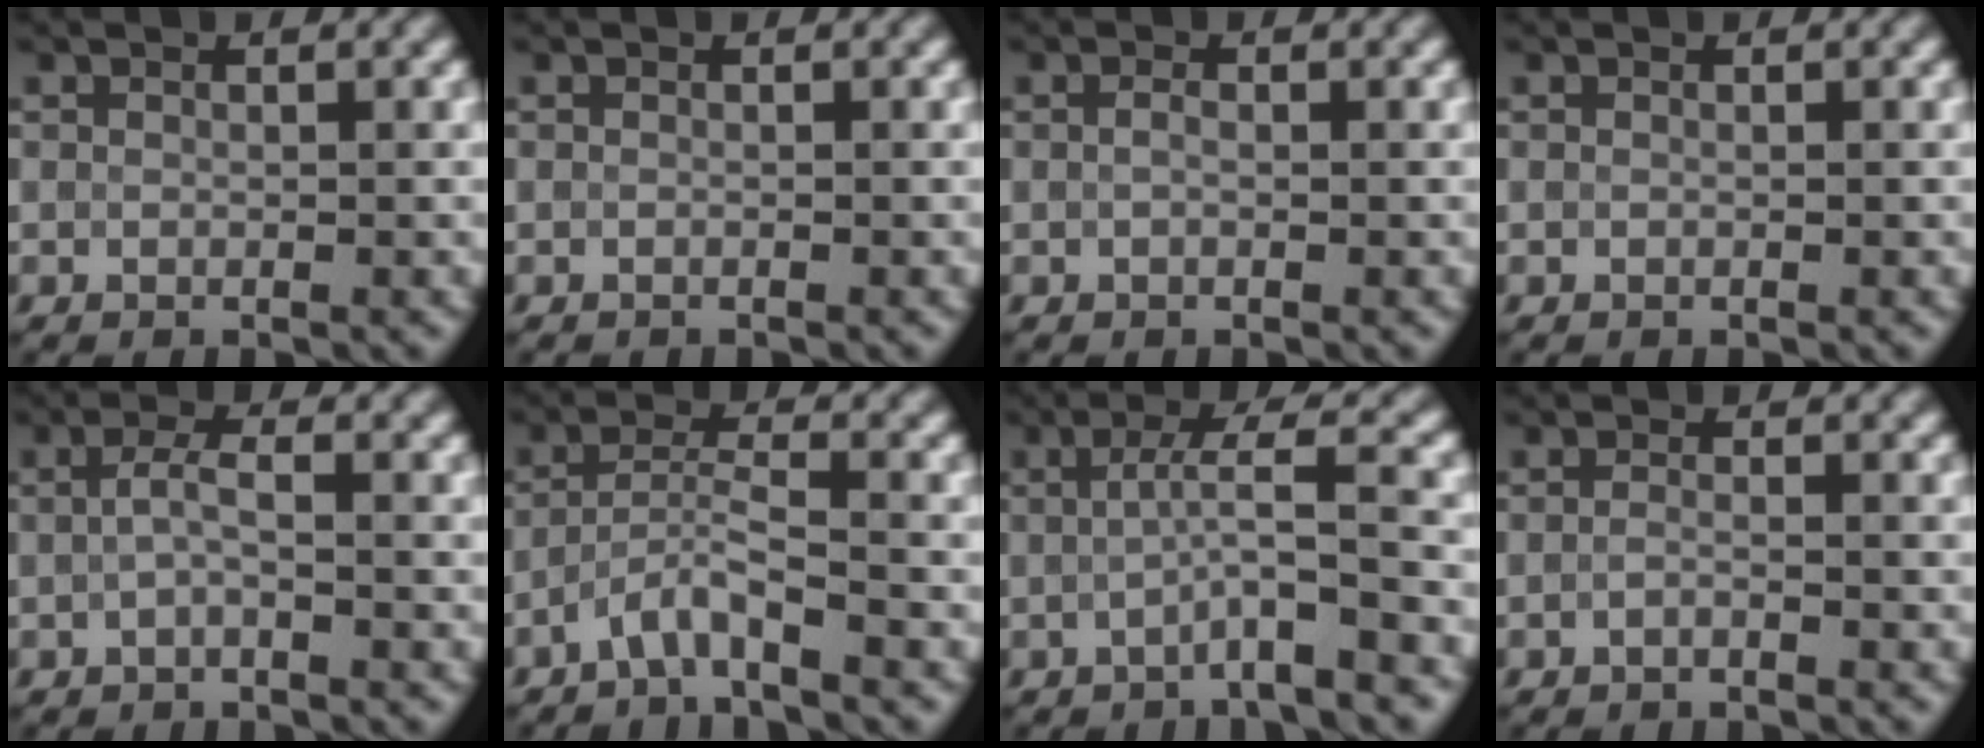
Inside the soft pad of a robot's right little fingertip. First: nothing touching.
{"total": 0.5, "force": [-0.5, 0.0, 0.0], "torque": [0.002, -0.003, -0.010]}
{"total": 0.6, "force": [0.0, 0.2, 0.5], "torque": [-0.015, -0.001, -0.002]}
{"total": 0.0}
{"total": 1.7, "force": [-0.1, 0.4, 1.6], "torque": [-0.037, 0.002, -0.005]}
{"total": 2.8, "force": [-1.8, 0.2, 2.2], "torque": [-0.043, 0.007, -0.043]}
{"total": 4.5, "force": [-1.0, 0.5, 4.4], "torque": [-0.067, 0.011, -0.029]}
{"total": 0.9, "force": [-0.6, 0.3, 0.7], "torque": [-0.012, -0.003, -0.014]}